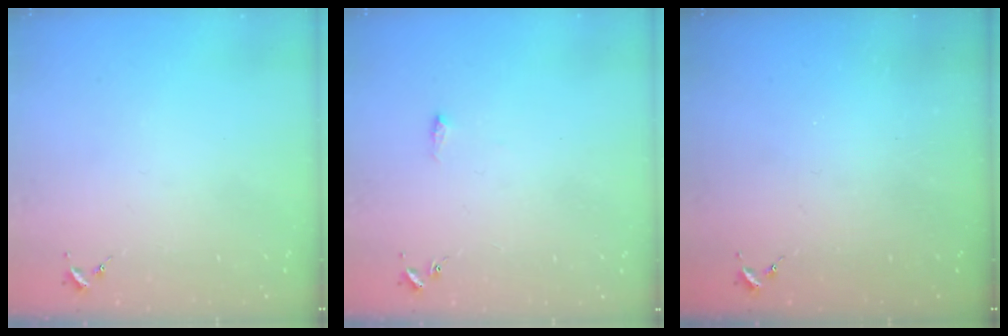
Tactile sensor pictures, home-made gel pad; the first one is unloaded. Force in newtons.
{"total": 4.6, "press": 4.6, "slide": 0.7}
{"total": 0.0}